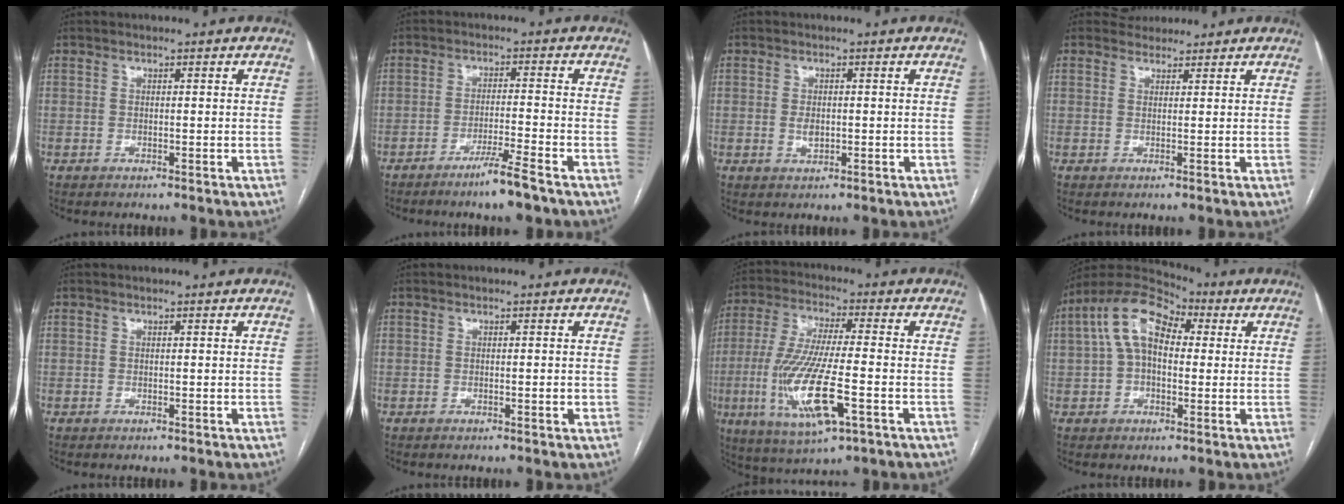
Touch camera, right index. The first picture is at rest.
{"total": 5.6, "force": [-4.0, -0.5, 3.8], "torque": [-0.067, -0.010, -0.074]}
{"total": 1.9, "force": [-0.1, 1.1, 1.5], "torque": [-0.028, 0.001, 0.000]}
{"total": 1.9, "force": [1.7, 0.8, -0.4], "torque": [0.003, 0.014, 0.025]}
{"total": 0.0}
{"total": 0.9, "force": [-0.2, 0.2, 0.8], "torque": [-0.014, -0.001, -0.003]}
{"total": 15.2, "force": [-4.5, 2.4, 14.3], "torque": [-0.299, -0.023, -0.077]}
{"total": 11.2, "force": [2.6, 6.5, 8.8], "torque": [-0.178, 0.056, 0.040]}